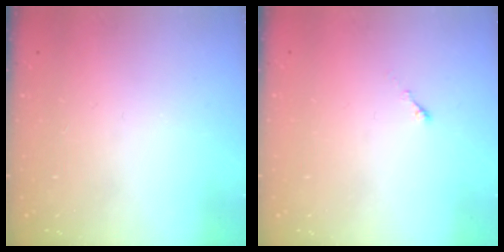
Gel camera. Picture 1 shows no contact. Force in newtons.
{"total": 0.0}